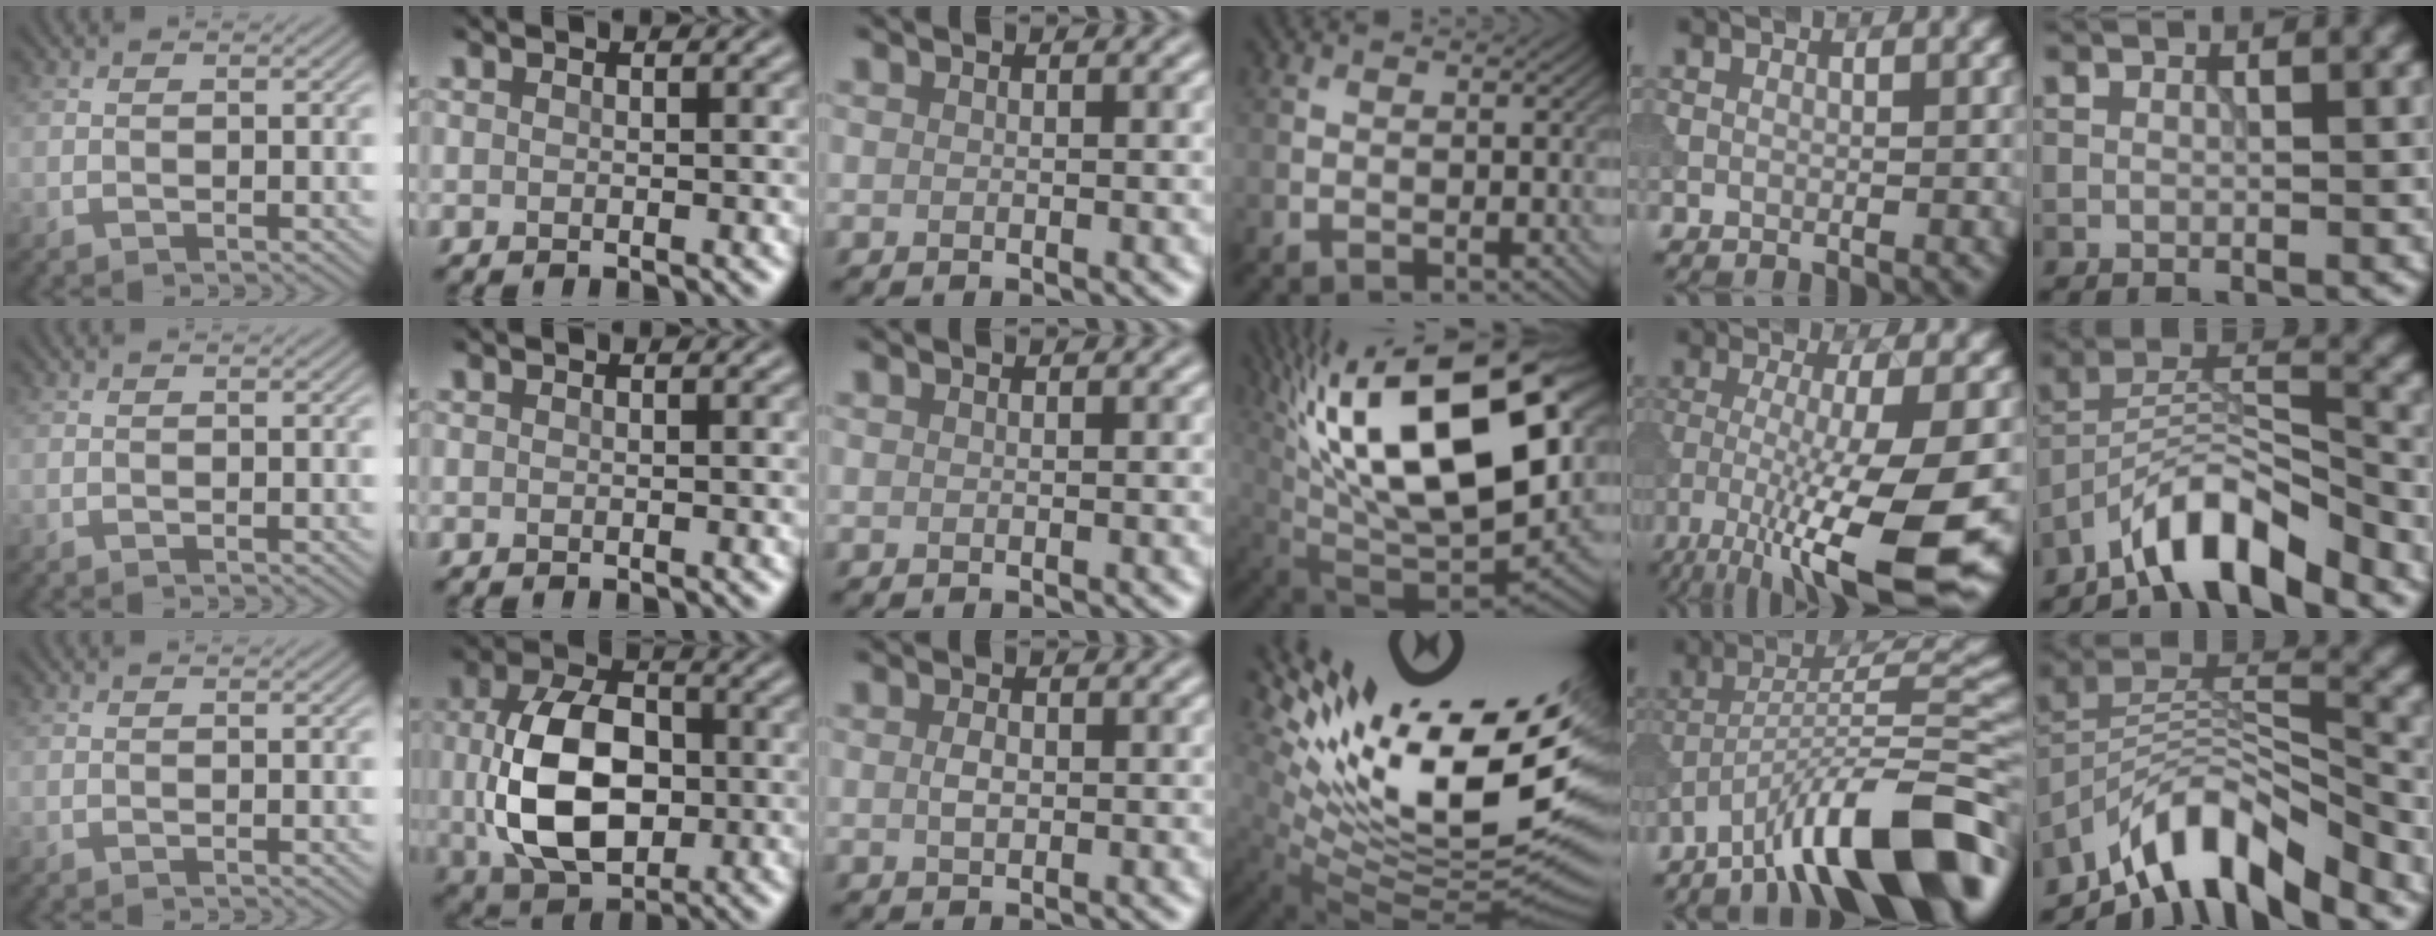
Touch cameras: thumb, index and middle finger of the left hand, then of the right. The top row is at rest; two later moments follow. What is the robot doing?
{"motion": "dispense", "object": "syringe"}